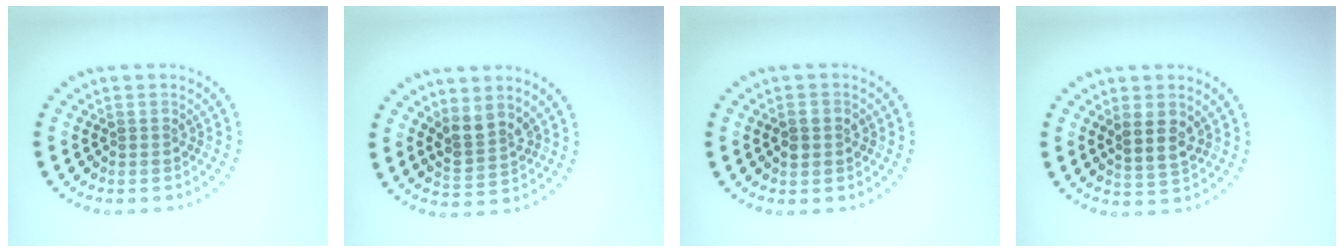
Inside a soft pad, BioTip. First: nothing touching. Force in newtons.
{"total": 2.7, "press": 2.3, "slide": 1.4}
{"total": 1.4, "press": 1.4, "slide": 0.1}
{"total": 2.5, "press": 2.3, "slide": 0.8}